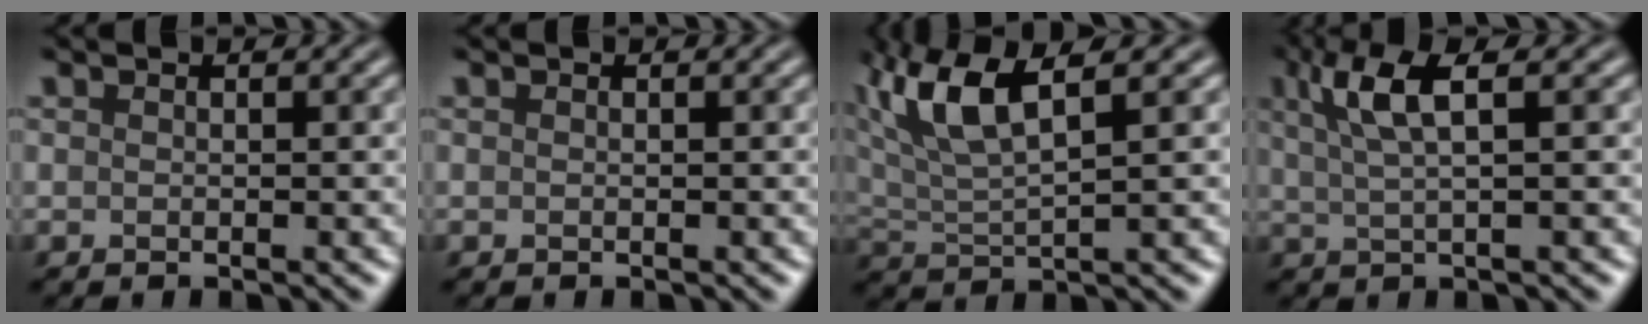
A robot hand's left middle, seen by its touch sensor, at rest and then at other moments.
{"total": 0.0}
{"total": 6.3, "force": [3.1, 2.1, 5.1], "torque": [-0.113, 0.013, 0.061]}
{"total": 4.5, "force": [1.7, 1.2, 4.0], "torque": [-0.081, 0.001, 0.034]}